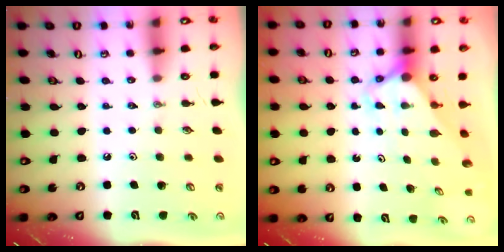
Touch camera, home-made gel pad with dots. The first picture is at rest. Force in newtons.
{"total": 2.7, "press": 2.7, "slide": 0.2}